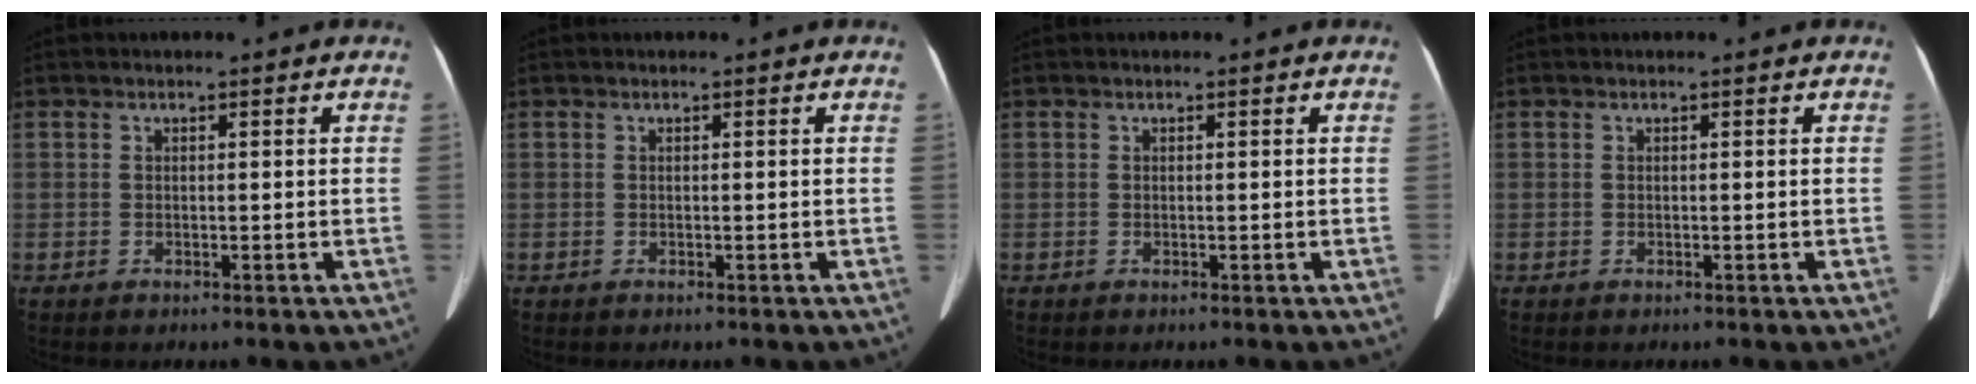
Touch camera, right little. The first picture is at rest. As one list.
[{"total": 0.0}, {"total": 0.0}, {"total": 0.0}]